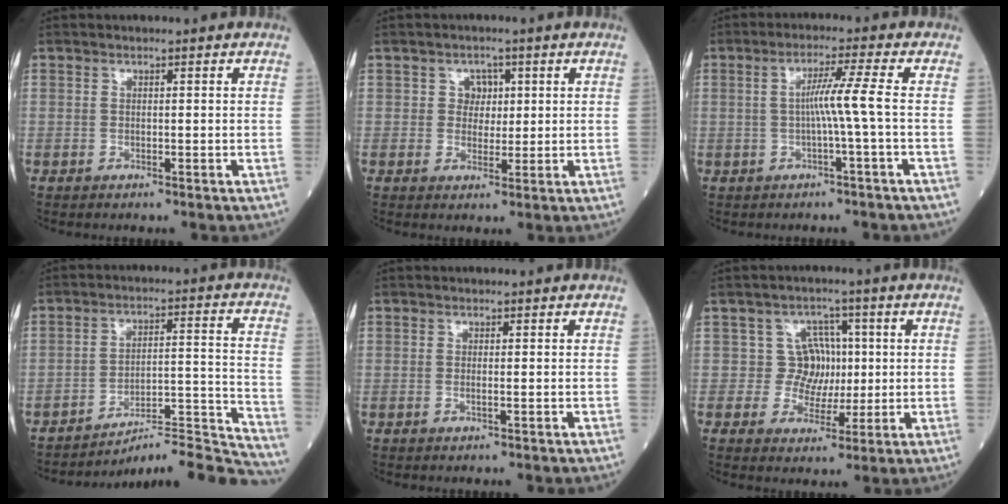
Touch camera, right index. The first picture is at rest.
{"total": 3.0, "force": [0.8, 2.5, 1.3], "torque": [-0.010, 0.002, 0.010]}
{"total": 4.7, "force": [-0.5, -1.5, 4.4], "torque": [-0.081, 0.007, -0.007]}
{"total": 16.1, "force": [-15.9, -1.6, 1.3], "torque": [0.001, 0.044, -0.232]}
{"total": 0.8, "force": [-0.1, -0.1, 0.7], "torque": [-0.016, -0.001, -0.003]}
{"total": 5.3, "force": [0.5, 5.1, 1.2], "torque": [-0.001, 0.014, 0.008]}